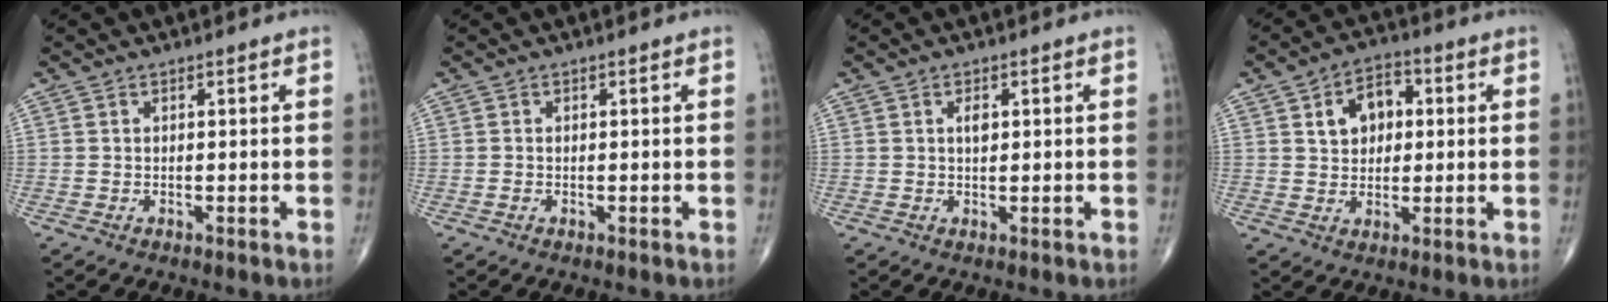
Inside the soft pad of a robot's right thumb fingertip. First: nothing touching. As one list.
[{"total": 0.0}, {"total": 1.9, "force": [0.5, 1.0, 1.5], "torque": [-0.024, -0.001, 0.009]}, {"total": 8.4, "force": [2.2, 5.9, 5.6], "torque": [-0.061, 0.007, 0.029]}]